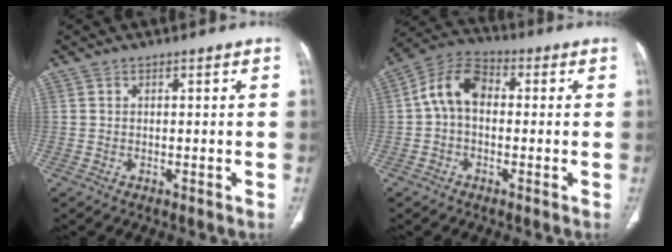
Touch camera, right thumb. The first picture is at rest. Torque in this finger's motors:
{"motor_torque": [0.00, -0.04, 1.09, -0.38, 0.09]}